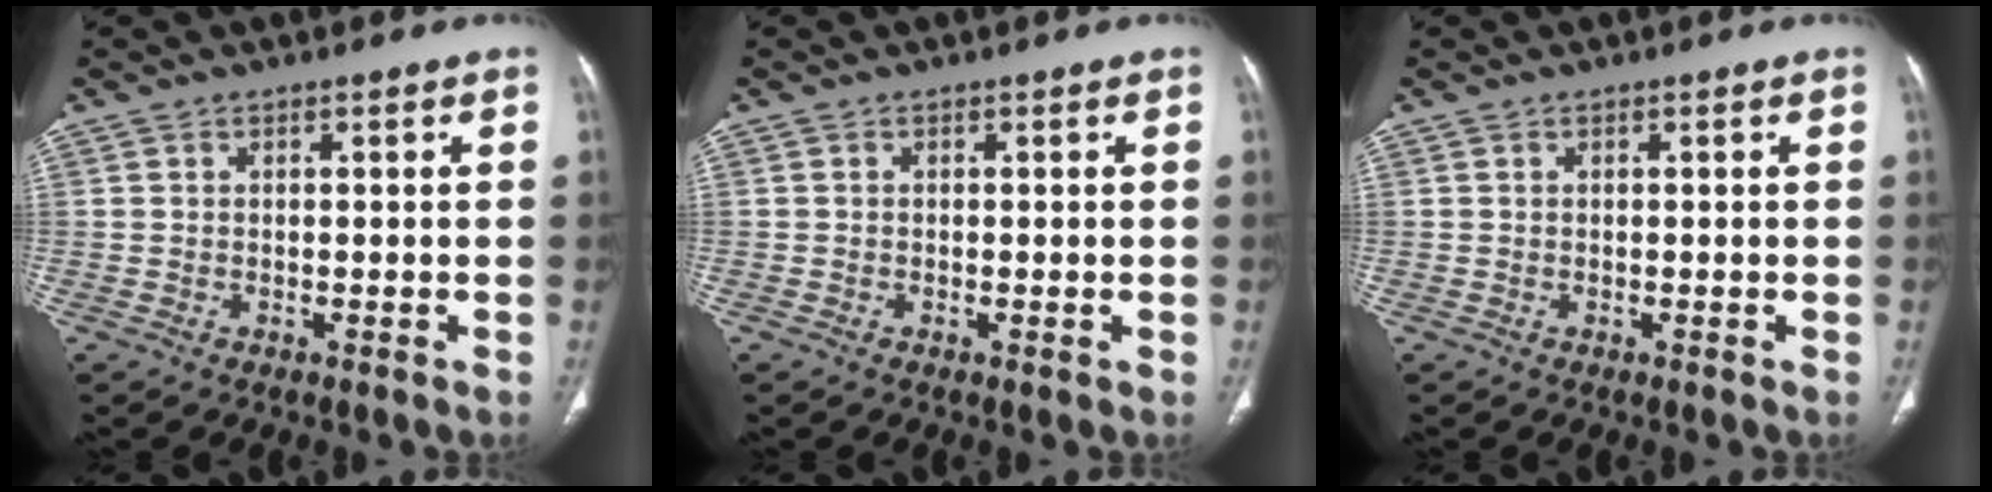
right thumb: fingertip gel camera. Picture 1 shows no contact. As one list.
[{"total": 0.0}, {"total": 0.0}]